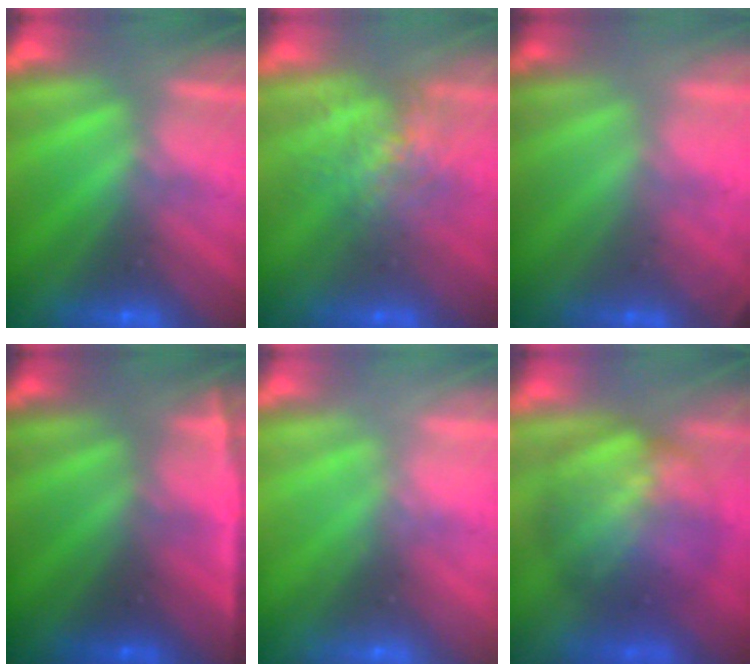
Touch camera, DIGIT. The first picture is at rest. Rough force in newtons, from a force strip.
{"total": 8.3}
{"total": 2.0}
{"total": 3.7}
{"total": 2.3}
{"total": 8.9}